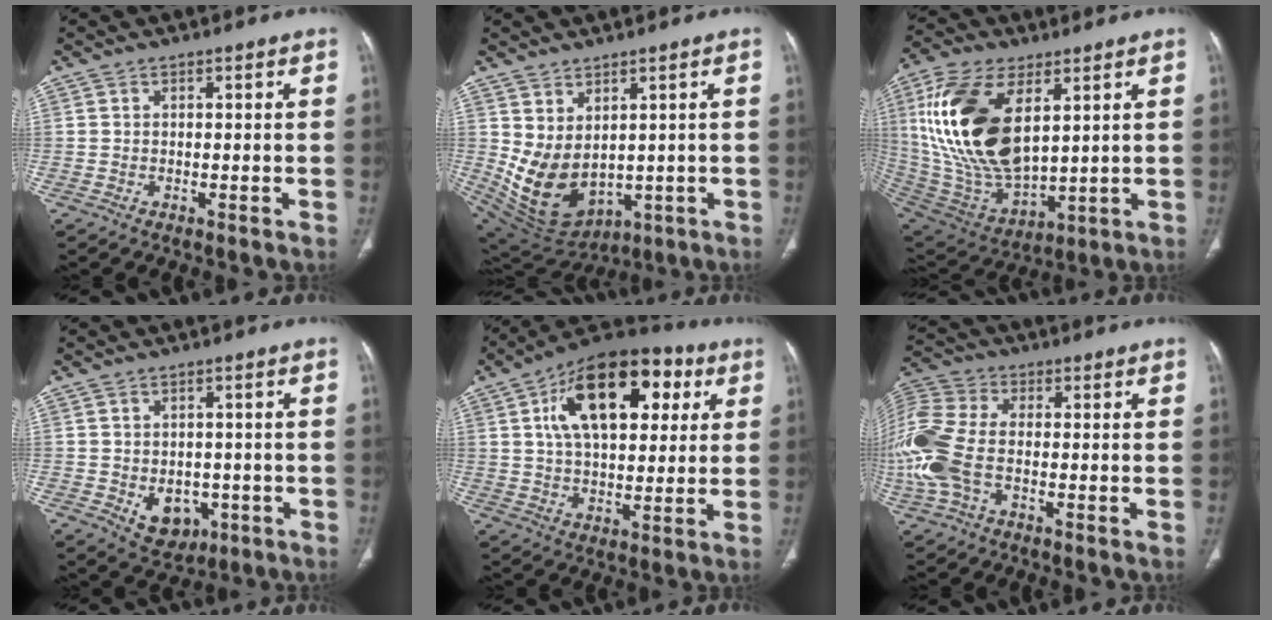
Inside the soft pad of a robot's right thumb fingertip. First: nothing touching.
{"total": 11.2, "force": [1.2, 7.3, 8.4], "torque": [-0.137, -0.022, 0.061]}
{"total": 24.1, "force": [6.5, 12.5, 19.5], "torque": [-0.389, -0.031, 0.132]}
{"total": 7.0, "force": [-2.0, 5.3, 4.1], "torque": [-0.033, 0.009, -0.011]}
{"total": 21.9, "force": [7.0, 11.7, 17.1], "torque": [-0.239, 0.007, 0.104]}
{"total": 15.4, "force": [-2.9, 8.8, 12.3], "torque": [-0.314, 0.016, -0.055]}